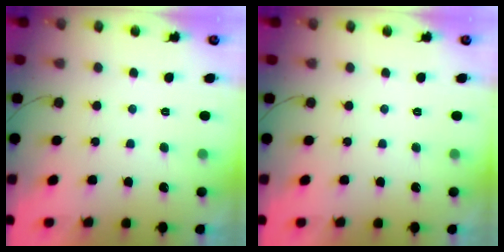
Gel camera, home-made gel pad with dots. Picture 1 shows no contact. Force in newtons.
{"total": 0.0}